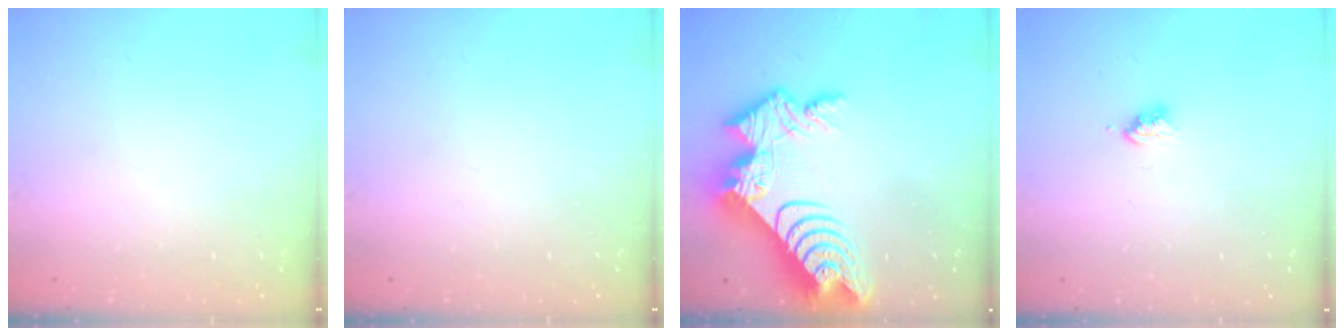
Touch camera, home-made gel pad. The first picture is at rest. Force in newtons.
{"total": 0.0}
{"total": 16.3, "press": 16.2, "slide": 1.4}
{"total": 3.6, "press": 3.5, "slide": 0.4}